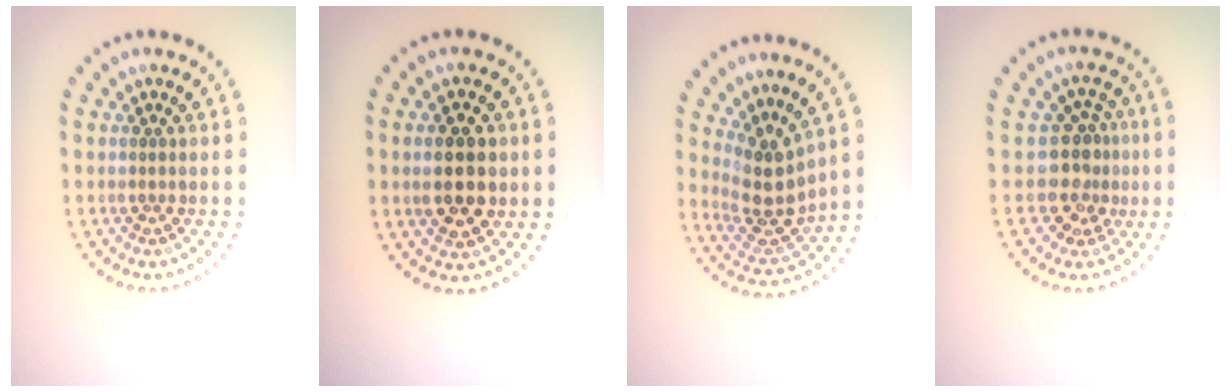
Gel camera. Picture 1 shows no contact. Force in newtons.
{"total": 4.5, "press": 4.5, "slide": 0.3}
{"total": 4.0, "press": 3.2, "slide": 2.3}
{"total": 3.2, "press": 2.5, "slide": 2.0}